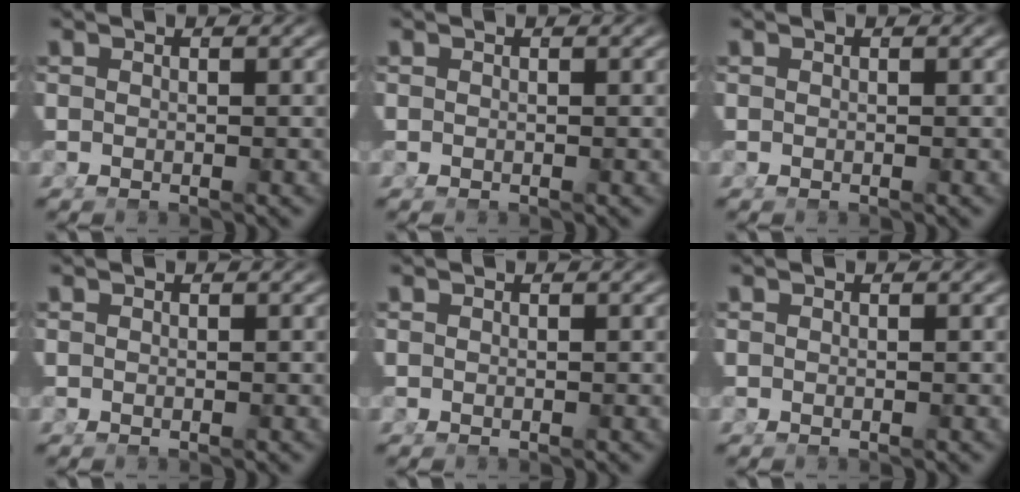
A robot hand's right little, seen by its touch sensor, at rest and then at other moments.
{"total": 0.0}
{"total": 0.0}
{"total": 0.0}
{"total": 0.0}
{"total": 0.0}